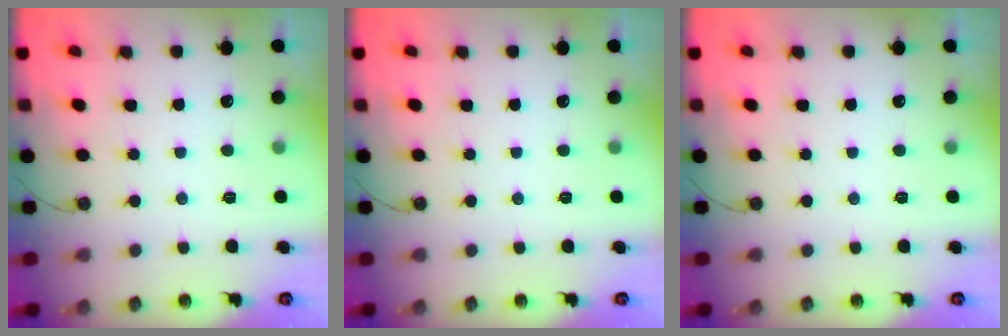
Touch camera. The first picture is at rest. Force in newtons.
{"total": 0.0}
{"total": 0.0}